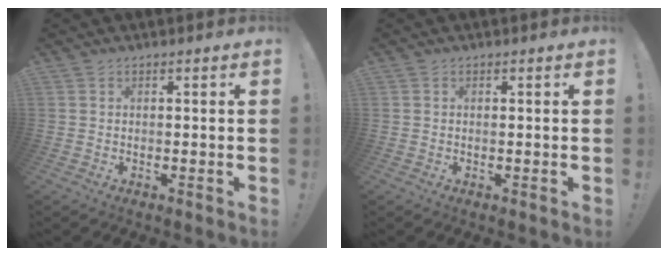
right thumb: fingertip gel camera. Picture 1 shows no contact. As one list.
[{"total": 0.0}]